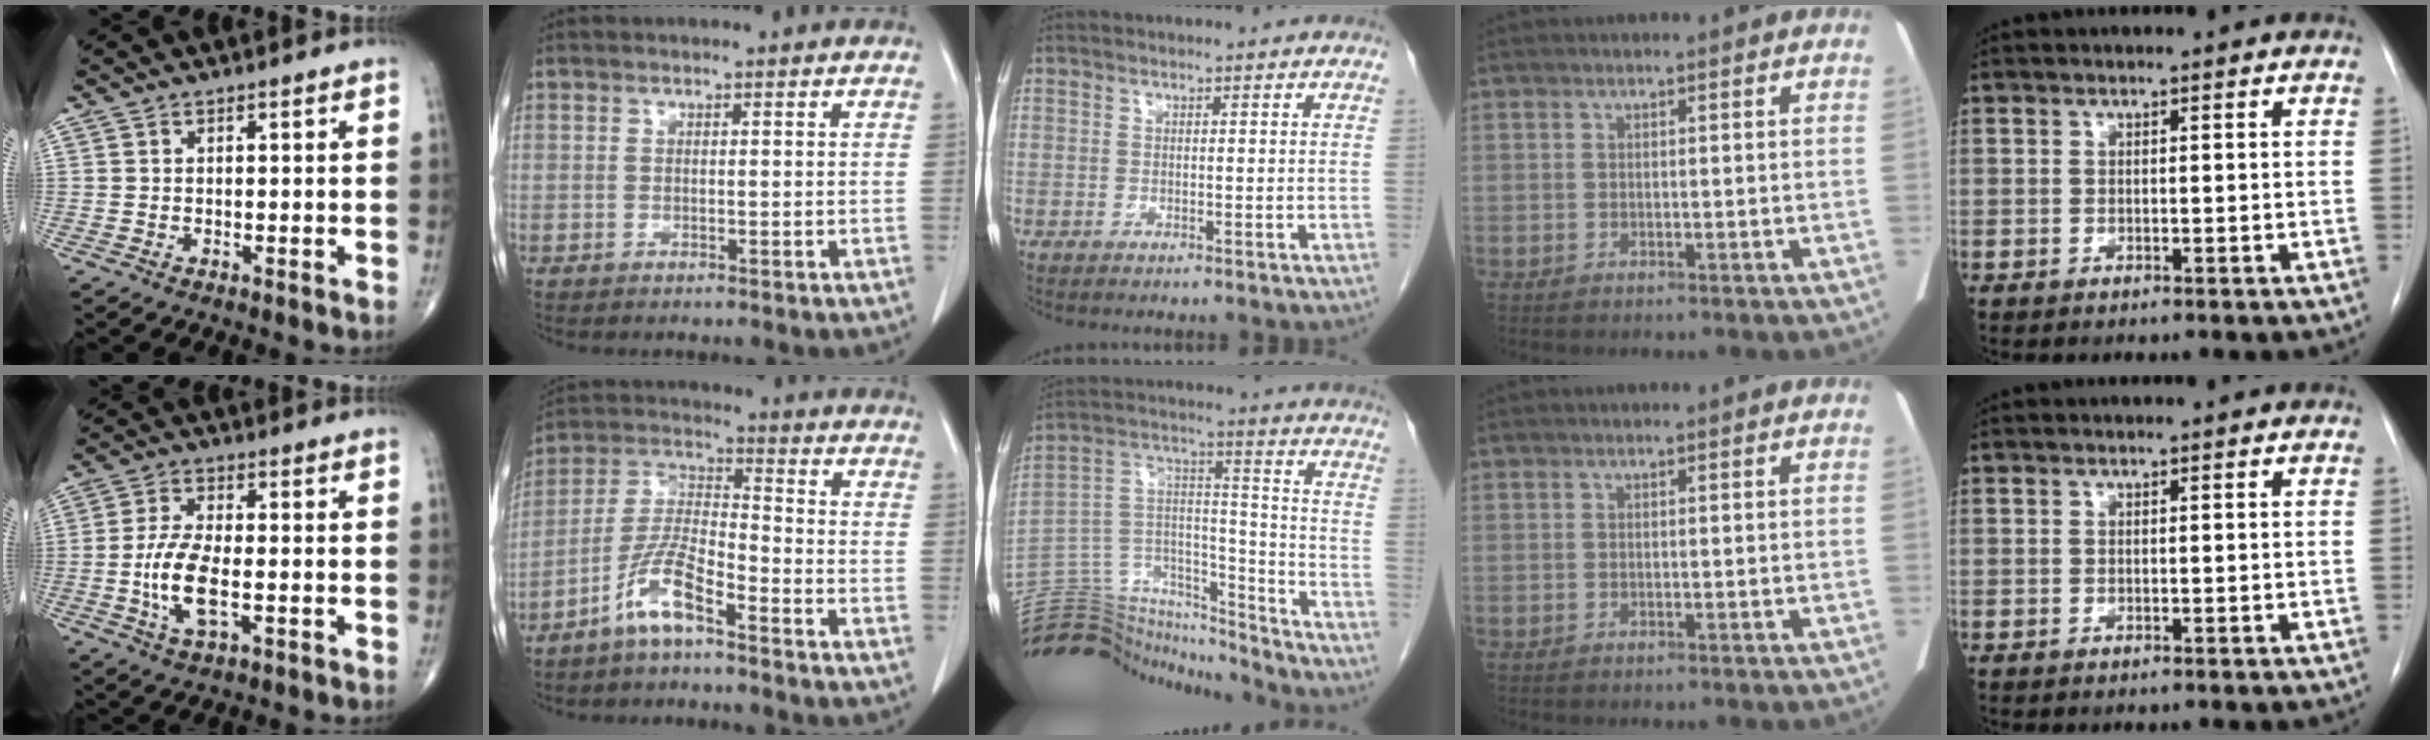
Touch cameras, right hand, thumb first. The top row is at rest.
{"thumb": {"total": 9.0, "force": [-1.9, 3.7, 8.0], "torque": [-0.166, 0.004, -0.035]}, "index": {"total": 8.4, "force": [-5.5, 1.4, 6.2], "torque": [-0.135, -0.001, -0.113]}, "middle": {"total": 22.2, "force": [-21.2, 4.8, 4.3], "torque": [-0.102, 0.049, -0.339]}}